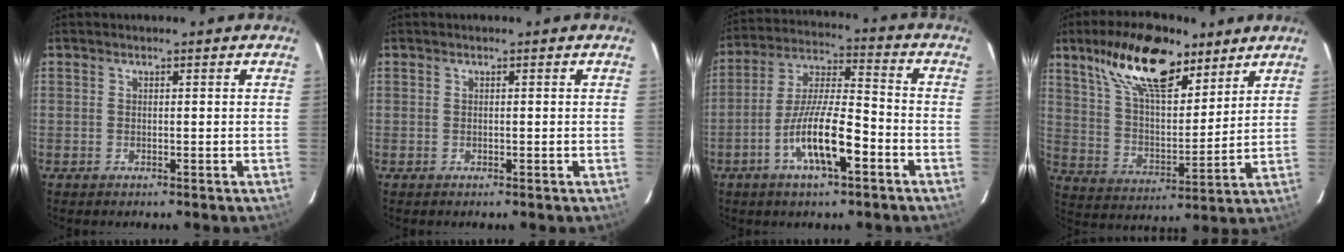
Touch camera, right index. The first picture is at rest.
{"total": 0.0}
{"total": 12.6, "force": [-5.8, 2.8, 10.8], "torque": [-0.213, -0.001, -0.107]}
{"total": 18.8, "force": [12.0, 7.8, 12.2], "torque": [-0.224, 0.024, 0.216]}